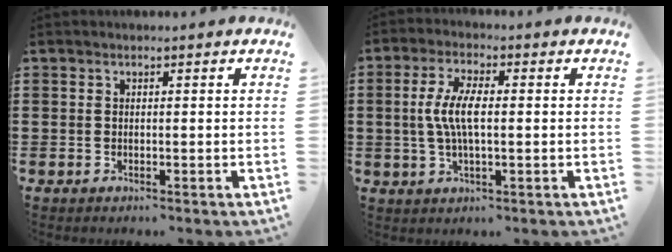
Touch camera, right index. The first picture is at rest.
{"total": 6.5, "force": [0.0, 2.2, 6.1], "torque": [-0.131, -0.001, -0.009]}